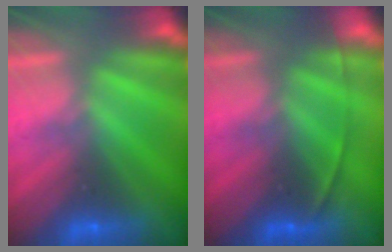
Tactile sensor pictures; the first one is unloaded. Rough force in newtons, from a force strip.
{"total": 1.8}